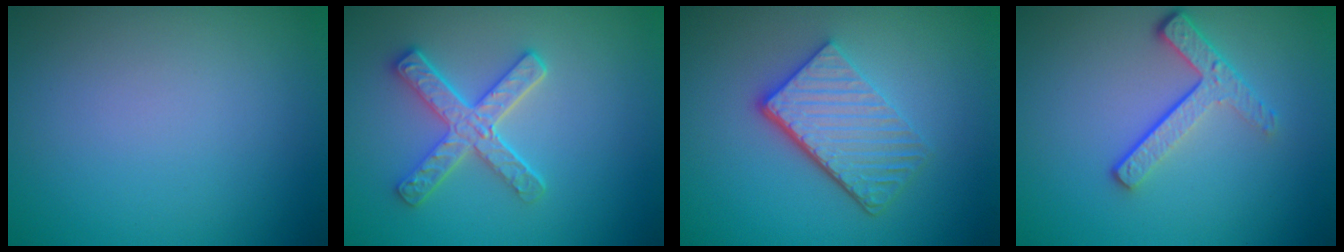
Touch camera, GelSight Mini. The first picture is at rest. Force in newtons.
{"total": 3.7, "press": 3.2, "slide": 1.8}
{"total": 4.9, "press": 3.6, "slide": 3.3}
{"total": 3.6, "press": 2.6, "slide": 2.5}